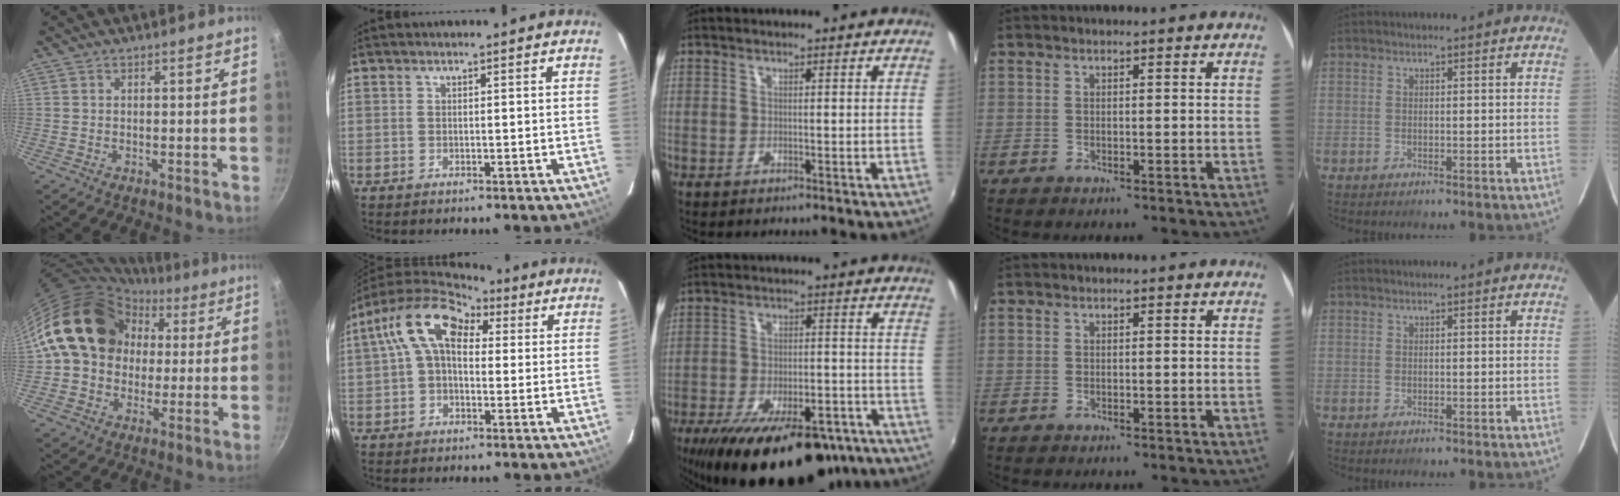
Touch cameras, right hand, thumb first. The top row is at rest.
{"thumb": {"total": 18.3, "force": [3.4, 14.9, 10.0], "torque": [-0.140, 0.042, 0.052]}, "index": {"total": 11.8, "force": [3.4, 7.4, 8.5], "torque": [-0.153, 0.040, 0.048]}, "middle": {"total": 24.1, "force": [-17.3, 9.3, 14.0], "torque": [-0.245, -0.025, -0.238]}}